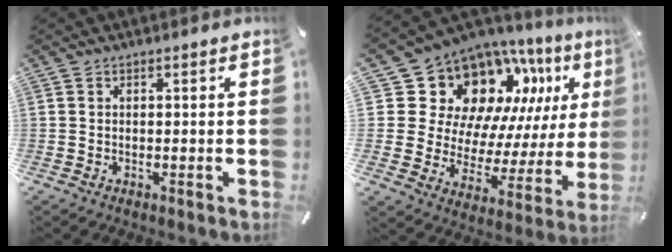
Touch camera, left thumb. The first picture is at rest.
{"total": 17.8, "force": [10.9, 12.4, 6.8], "torque": [-0.111, -0.106, 0.216]}